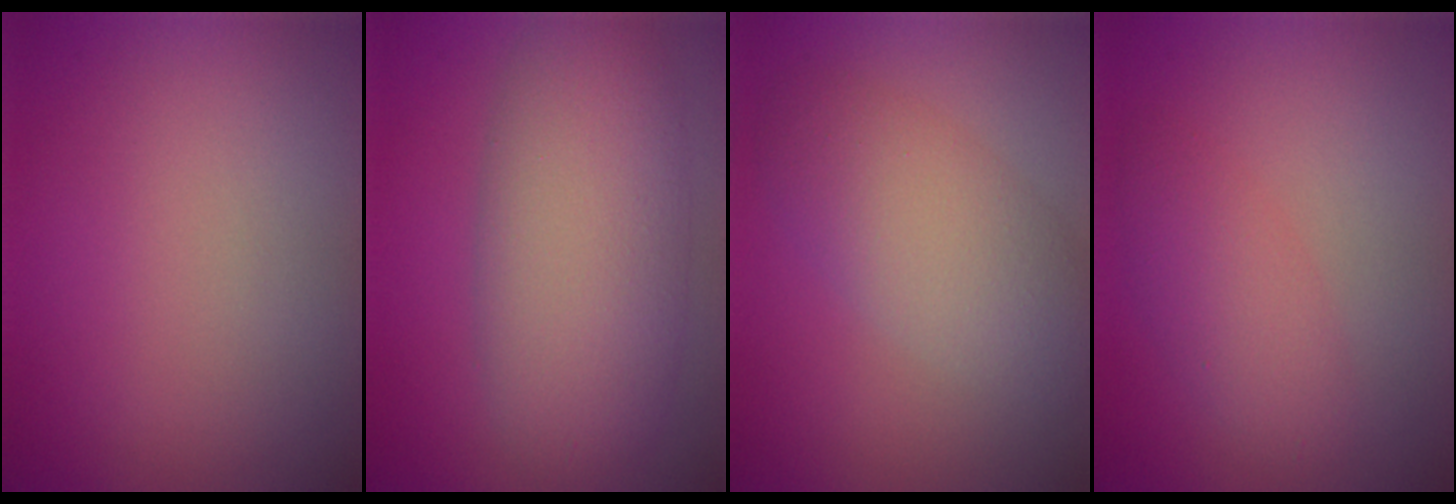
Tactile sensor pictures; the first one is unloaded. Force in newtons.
{"total": 7.8, "press": 7.8, "slide": 0.3}
{"total": 5.2, "press": 5.2, "slide": 0.4}
{"total": 2.7, "press": 2.7, "slide": 0.0}